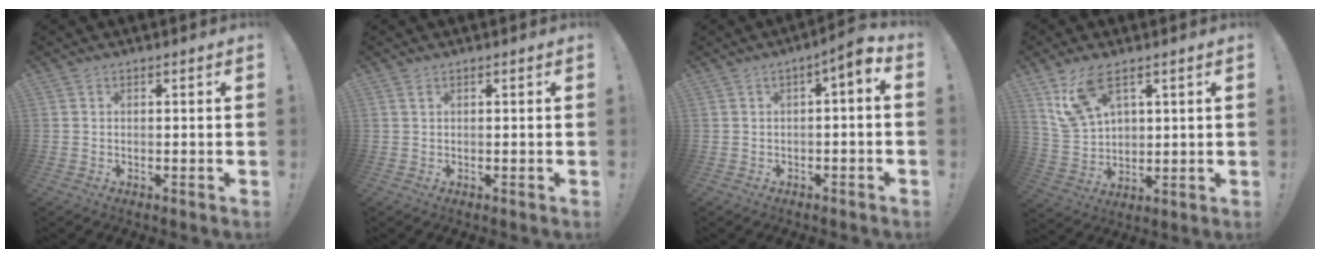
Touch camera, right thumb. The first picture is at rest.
{"total": 1.0, "force": [0.5, 0.1, 0.8], "torque": [-0.019, 0.002, 0.008]}
{"total": 4.2, "force": [0.1, 0.7, 4.1], "torque": [-0.052, -0.006, -0.005]}
{"total": 11.5, "force": [6.6, 6.3, 7.0], "torque": [-0.134, -0.025, 0.130]}